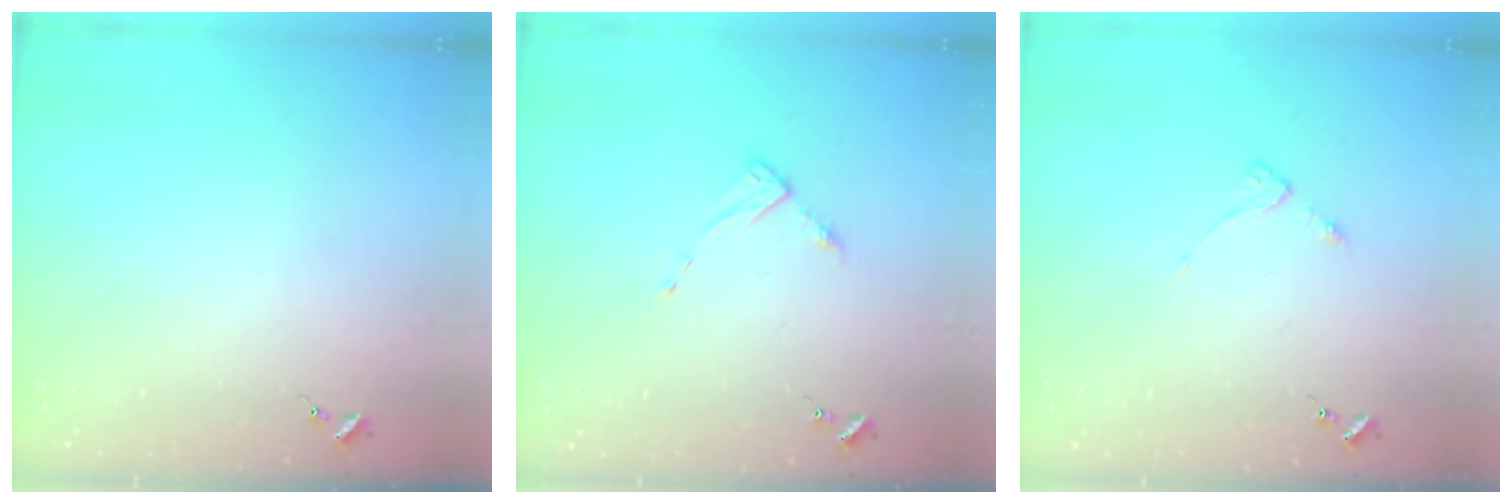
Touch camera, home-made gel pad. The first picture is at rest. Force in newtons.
{"total": 2.8, "press": 2.8, "slide": 0.4}
{"total": 2.8, "press": 2.7, "slide": 0.5}